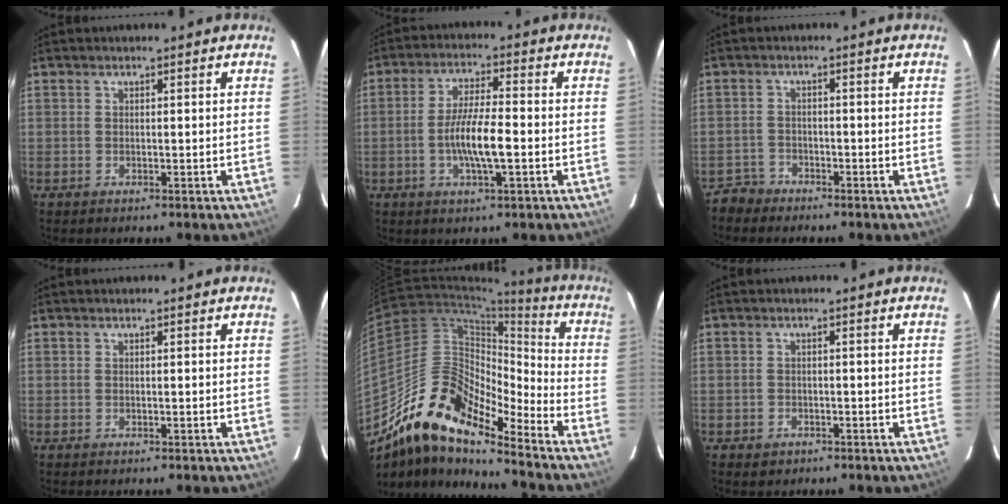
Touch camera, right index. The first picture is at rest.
{"total": 8.1, "force": [-2.0, 1.4, 7.7], "torque": [-0.149, 0.000, -0.038]}
{"total": 3.2, "force": [-2.8, 1.6, -0.3], "torque": [-0.004, 0.010, -0.058]}
{"total": 0.0}
{"total": 16.3, "force": [-13.2, 4.2, 8.6], "torque": [-0.139, 0.005, -0.263]}
{"total": 2.1, "force": [-1.2, 1.7, 0.5], "torque": [-0.012, 0.003, -0.014]}